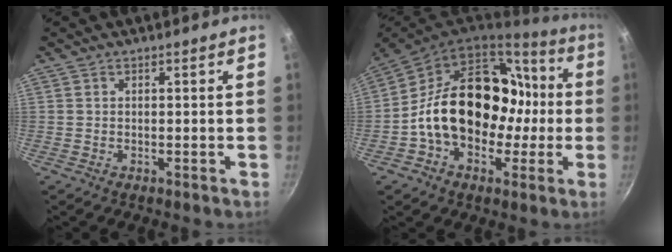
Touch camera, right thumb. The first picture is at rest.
{"total": 23.9, "force": [-1.2, 17.7, 16.0], "torque": [-0.220, 0.062, -0.013]}